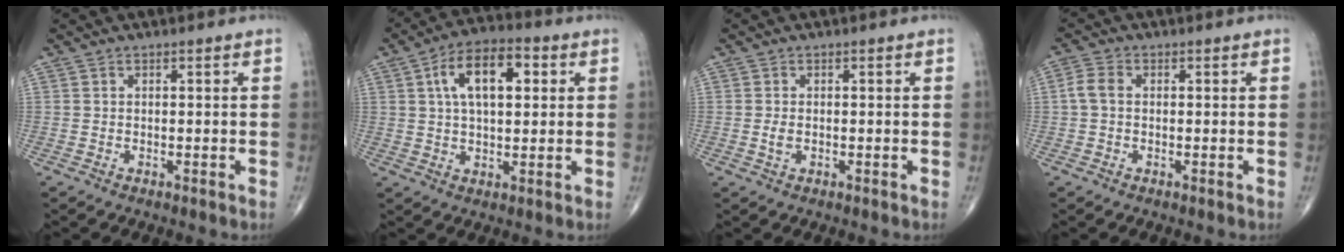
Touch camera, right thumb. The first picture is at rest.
{"total": 10.5, "force": [2.8, 5.3, 8.6], "torque": [-0.133, 0.012, 0.042]}
{"total": 1.6, "force": [-0.2, 0.9, 1.3], "torque": [-0.026, 0.001, -0.005]}
{"total": 3.1, "force": [0.0, 2.2, 2.3], "torque": [-0.050, 0.008, -0.005]}